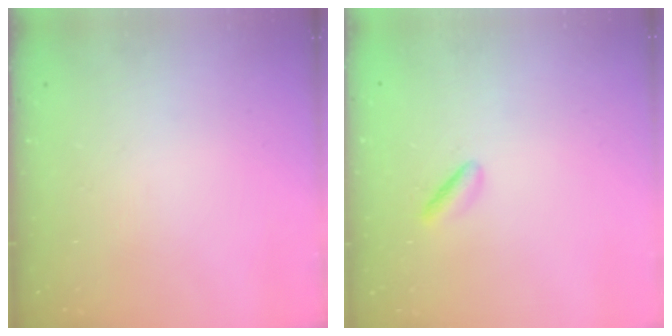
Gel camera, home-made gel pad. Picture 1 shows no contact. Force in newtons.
{"total": 2.4, "press": 2.2, "slide": 1.0}